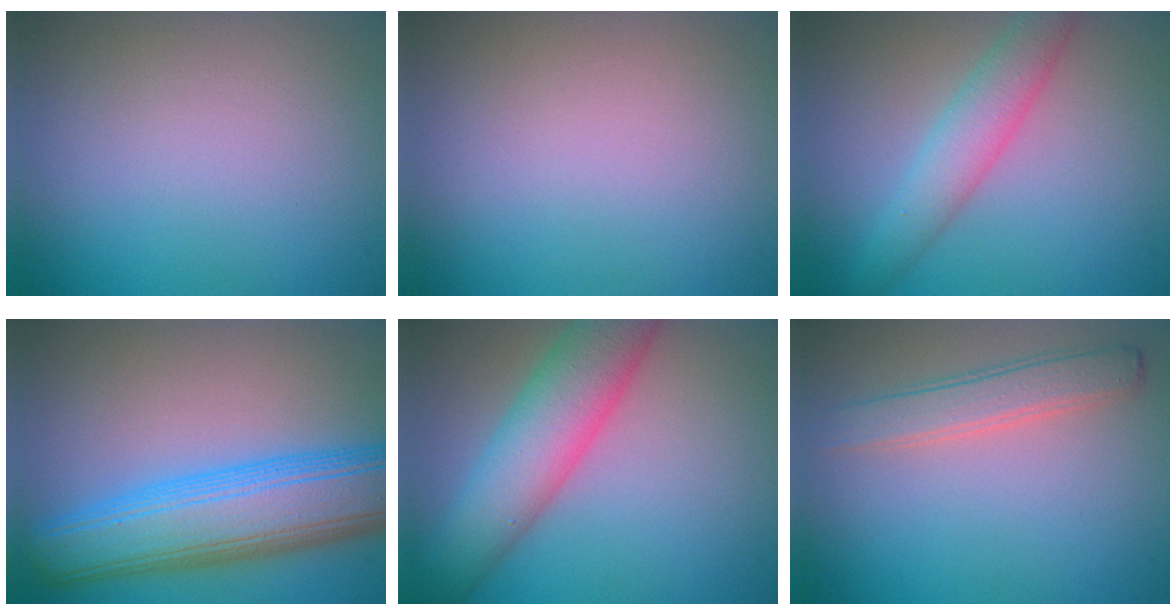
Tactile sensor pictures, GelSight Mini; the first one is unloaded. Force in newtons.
{"total": 0.0}
{"total": 3.9, "press": 3.9, "slide": 0.0}
{"total": 9.8, "press": 9.8, "slide": 0.3}
{"total": 7.9, "press": 7.9, "slide": 0.3}
{"total": 2.9, "press": 2.9, "slide": 0.2}